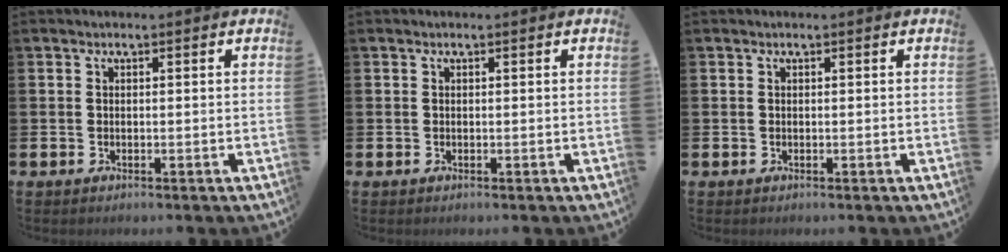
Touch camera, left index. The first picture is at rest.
{"total": 0.0}
{"total": 0.0}